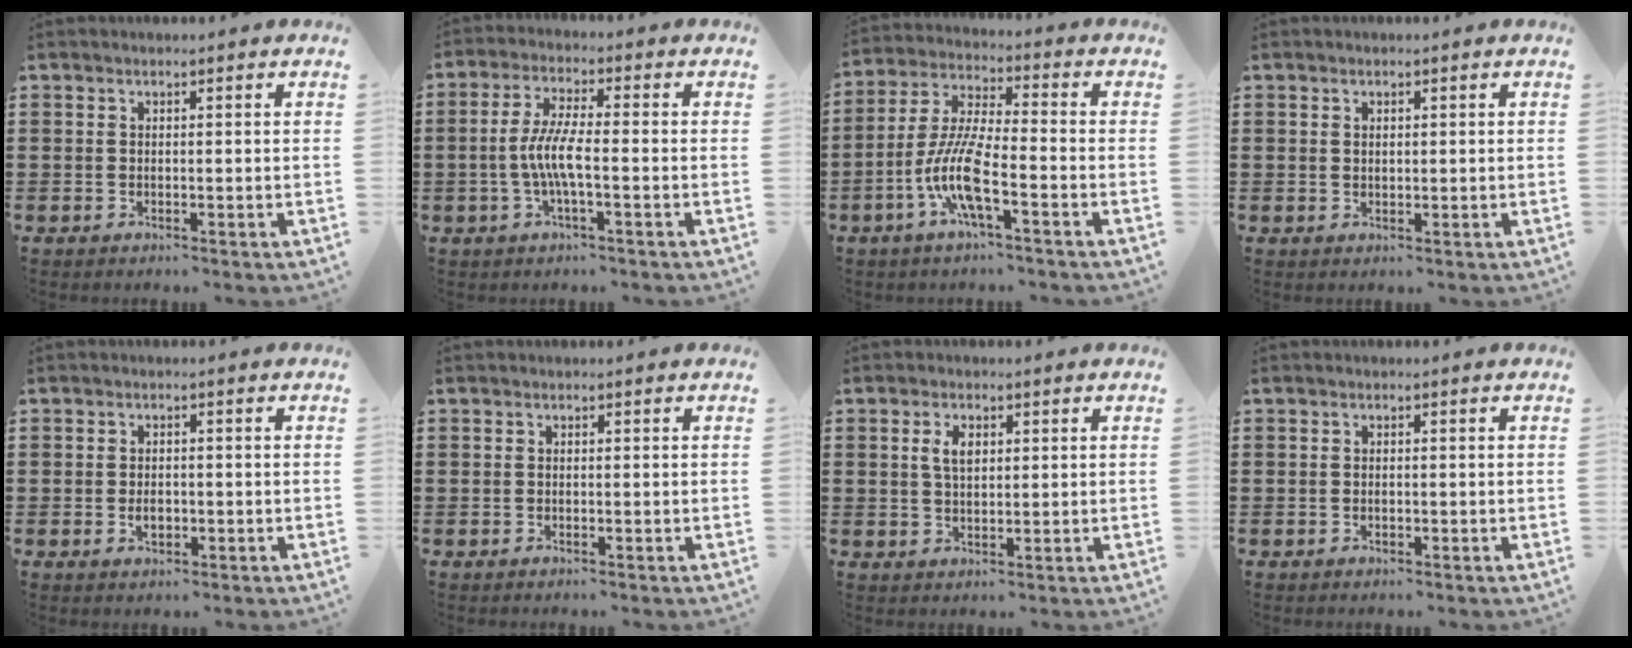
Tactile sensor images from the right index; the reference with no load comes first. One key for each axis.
{"total": 5.4, "fx": -1.3, "fy": 0.9, "fz": 5.2, "tx": -0.113, "ty": -0.006, "tz": -0.032}
{"total": 9.6, "fx": -4.1, "fy": 1.8, "fz": 8.5, "tx": -0.200, "ty": -0.015, "tz": -0.086}
{"total": 0.7, "fx": 0.2, "fy": 0.5, "fz": 0.4, "tx": -0.010, "ty": 0.002, "tz": 0.005}
{"total": 2.3, "fx": -0.5, "fy": 1.3, "fz": 1.8, "tx": -0.034, "ty": 0.002, "tz": -0.010}
{"total": 0.0}
{"total": 3.3, "fx": 0.9, "fy": 1.7, "fz": 2.7, "tx": -0.057, "ty": 0.008, "tz": 0.013}
{"total": 0.7, "fx": -0.2, "fy": 0.3, "fz": 0.6, "tx": -0.013, "ty": -0.002, "tz": -0.004}